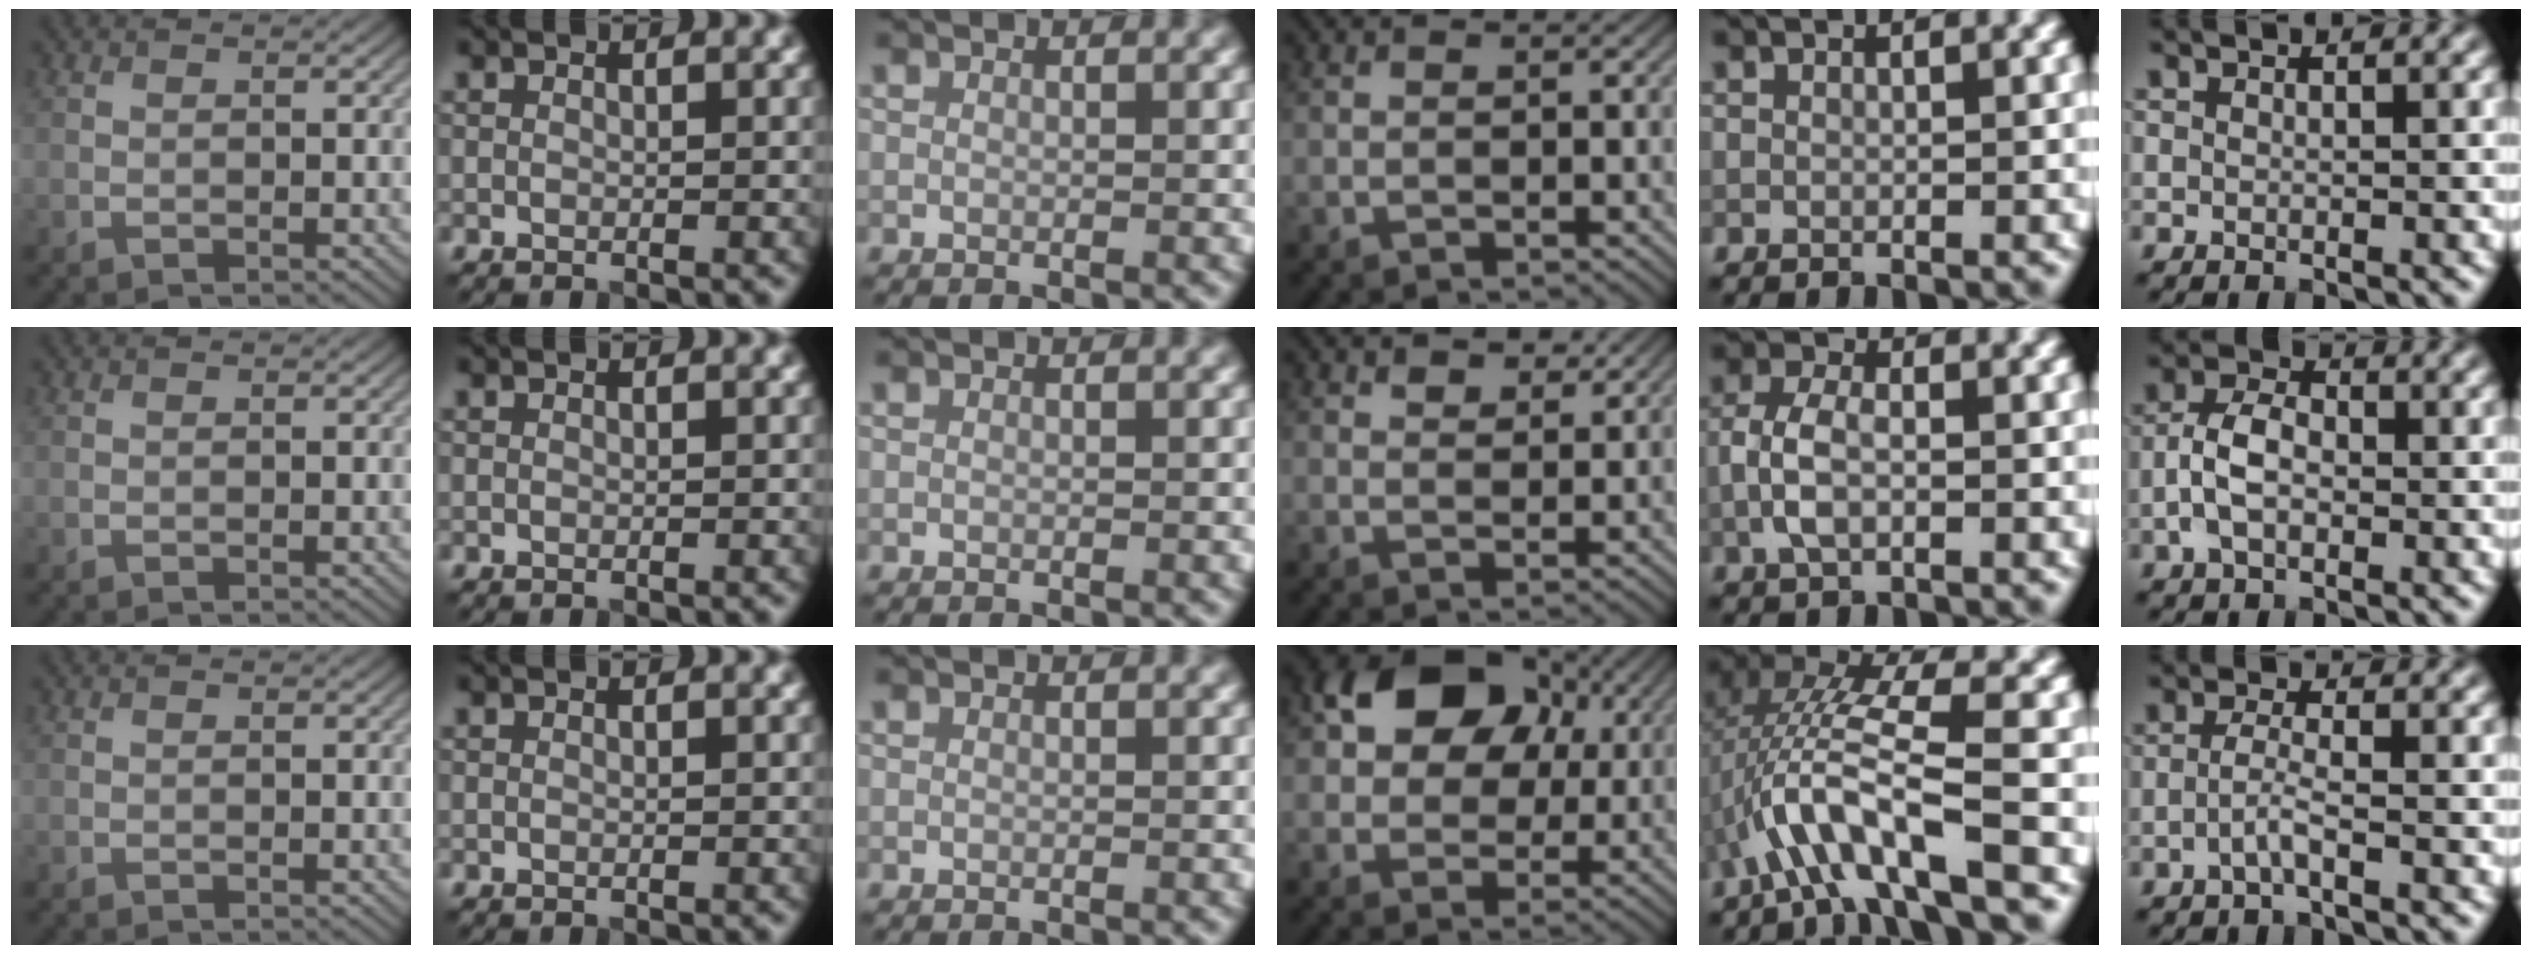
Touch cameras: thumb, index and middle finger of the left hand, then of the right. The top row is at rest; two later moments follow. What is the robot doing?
{"motion": "lift_and_place", "object": "calculator"}